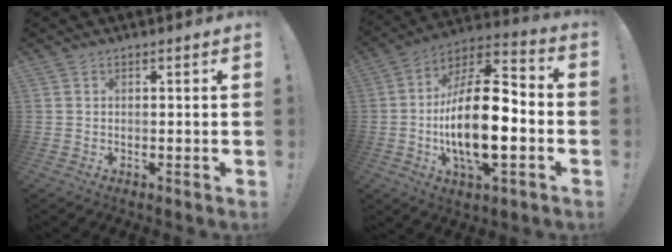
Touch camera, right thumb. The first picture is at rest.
{"total": 21.0, "force": [-3.7, 8.4, 18.8], "torque": [-0.349, 0.009, -0.063]}